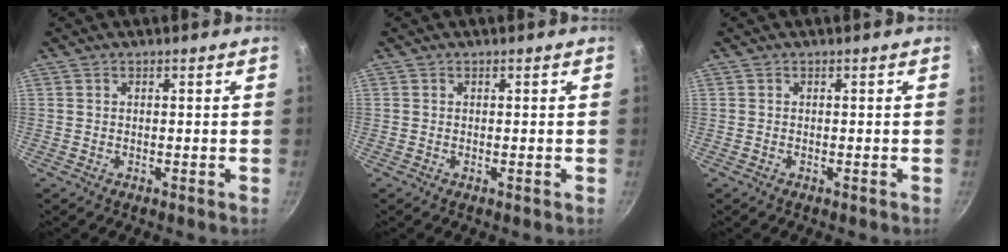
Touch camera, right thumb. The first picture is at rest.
{"total": 0.0}
{"total": 0.0}